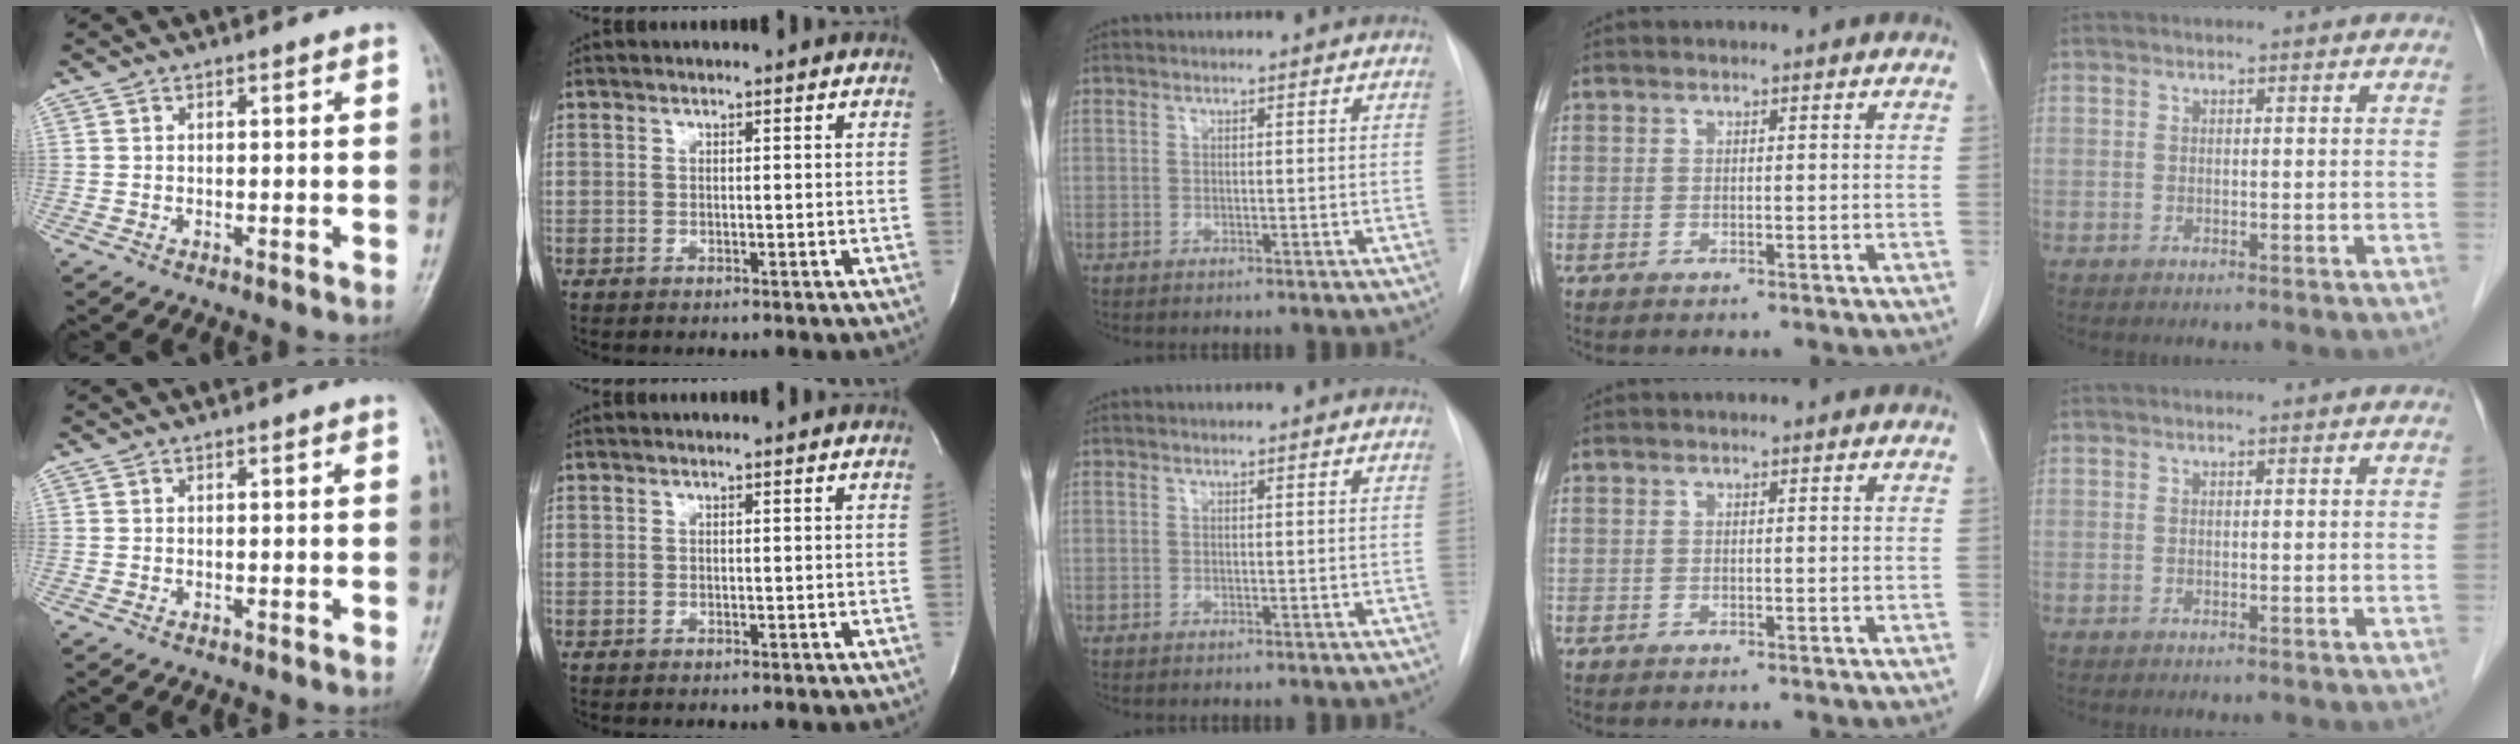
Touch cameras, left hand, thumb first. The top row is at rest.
{}